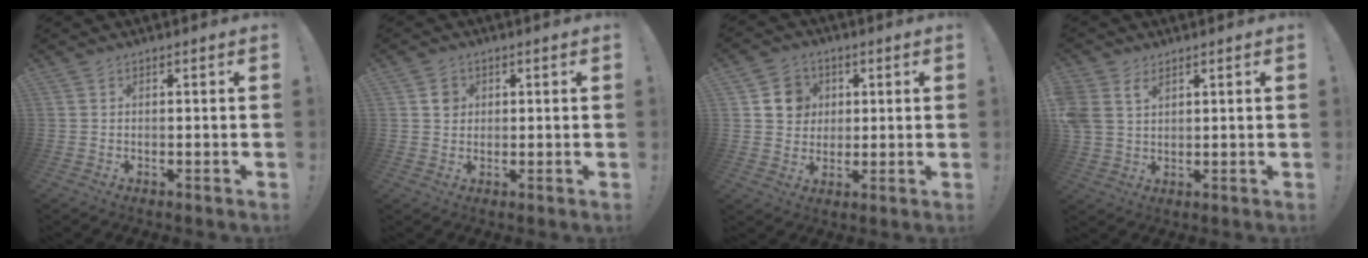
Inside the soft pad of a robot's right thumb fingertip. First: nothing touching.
{"total": 3.4, "force": [1.0, 3.1, 0.7], "torque": [0.013, -0.006, 0.014]}
{"total": 8.7, "force": [2.6, 8.1, 1.9], "torque": [-0.015, -0.015, 0.053]}
{"total": 5.9, "force": [2.8, 4.3, 3.0], "torque": [-0.057, -0.010, 0.055]}